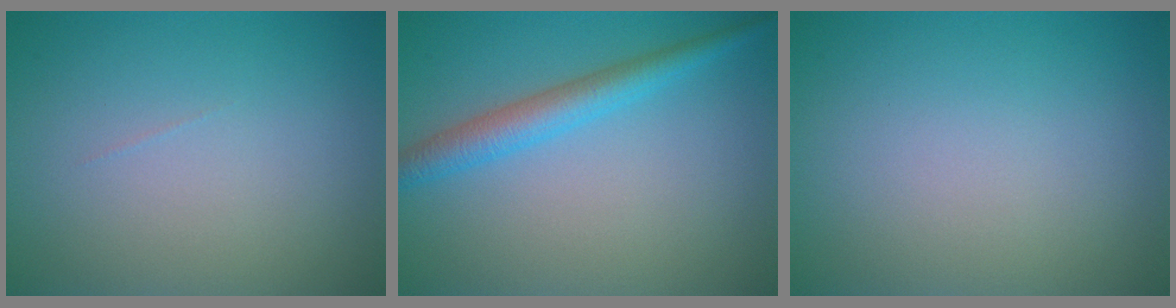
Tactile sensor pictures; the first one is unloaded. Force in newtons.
{"total": 3.3, "press": 3.3, "slide": 0.1}
{"total": 0.0}